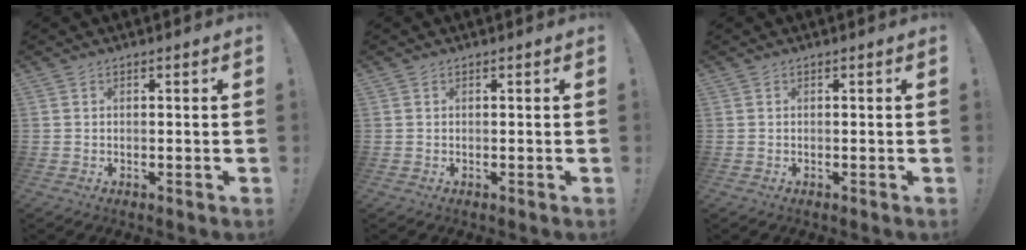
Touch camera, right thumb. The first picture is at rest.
{"total": 0.0}
{"total": 0.0}